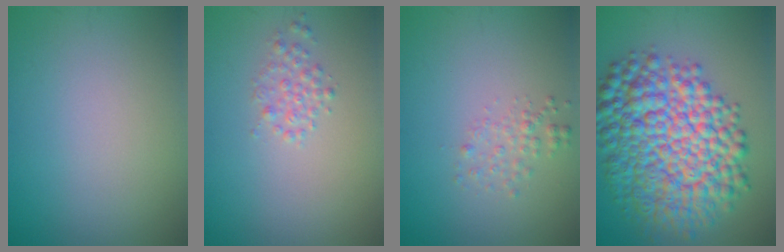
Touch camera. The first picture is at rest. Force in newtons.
{"total": 1.5, "press": 1.5, "slide": 0.1}
{"total": 1.4, "press": 1.4, "slide": 0.1}
{"total": 12.5, "press": 12.5, "slide": 0.2}